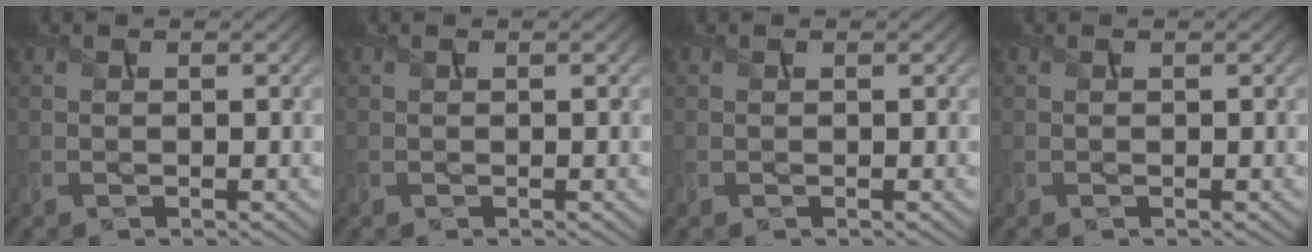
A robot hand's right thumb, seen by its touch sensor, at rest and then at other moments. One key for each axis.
{"total": 0.0}
{"total": 0.0}
{"total": 0.0}